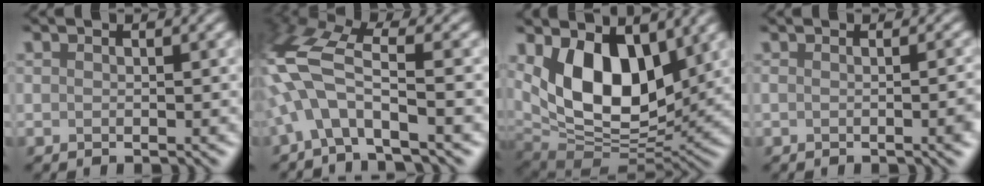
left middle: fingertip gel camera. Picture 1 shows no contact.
{"total": 7.1, "force": [-2.8, 2.4, 6.0], "torque": [-0.162, 0.017, -0.052]}
{"total": 8.2, "force": [2.4, 4.5, 6.4], "torque": [-0.117, -0.011, 0.056]}
{"total": 2.7, "force": [-0.6, 0.6, 2.6], "torque": [-0.016, 0.007, -0.006]}